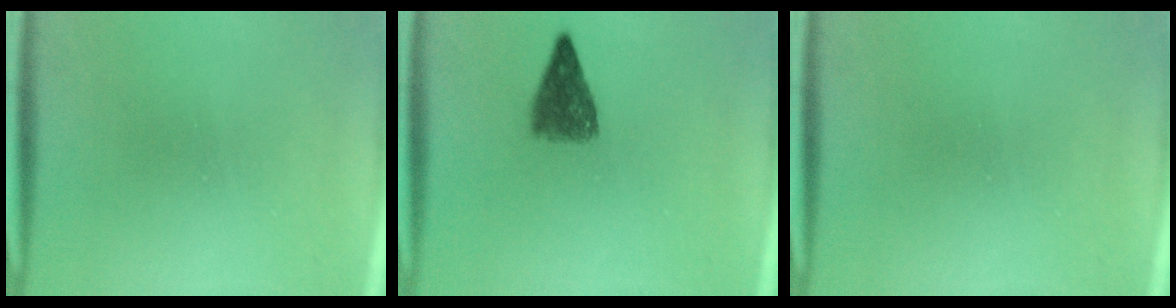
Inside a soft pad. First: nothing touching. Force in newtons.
{"total": 4.5}
{"total": 0.0}